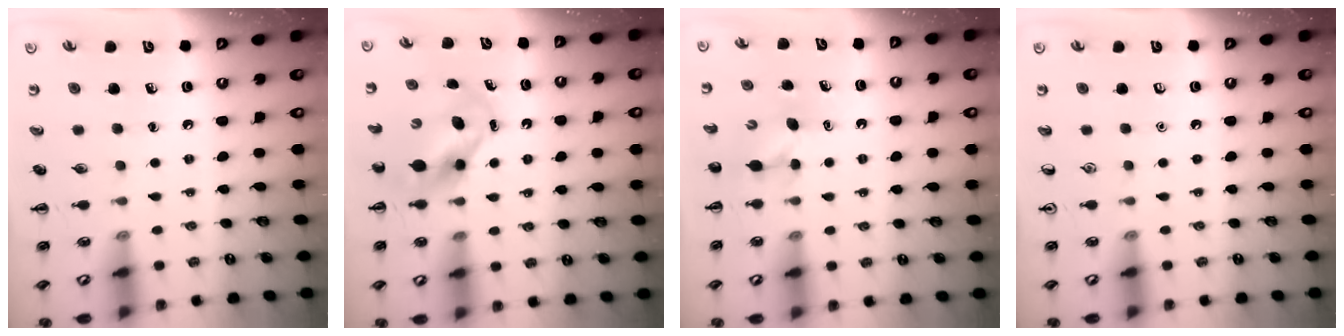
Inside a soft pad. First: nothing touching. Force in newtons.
{"total": 5.7, "press": 5.6, "slide": 1.2}
{"total": 3.7, "press": 3.6, "slide": 1.0}
{"total": 0.0}